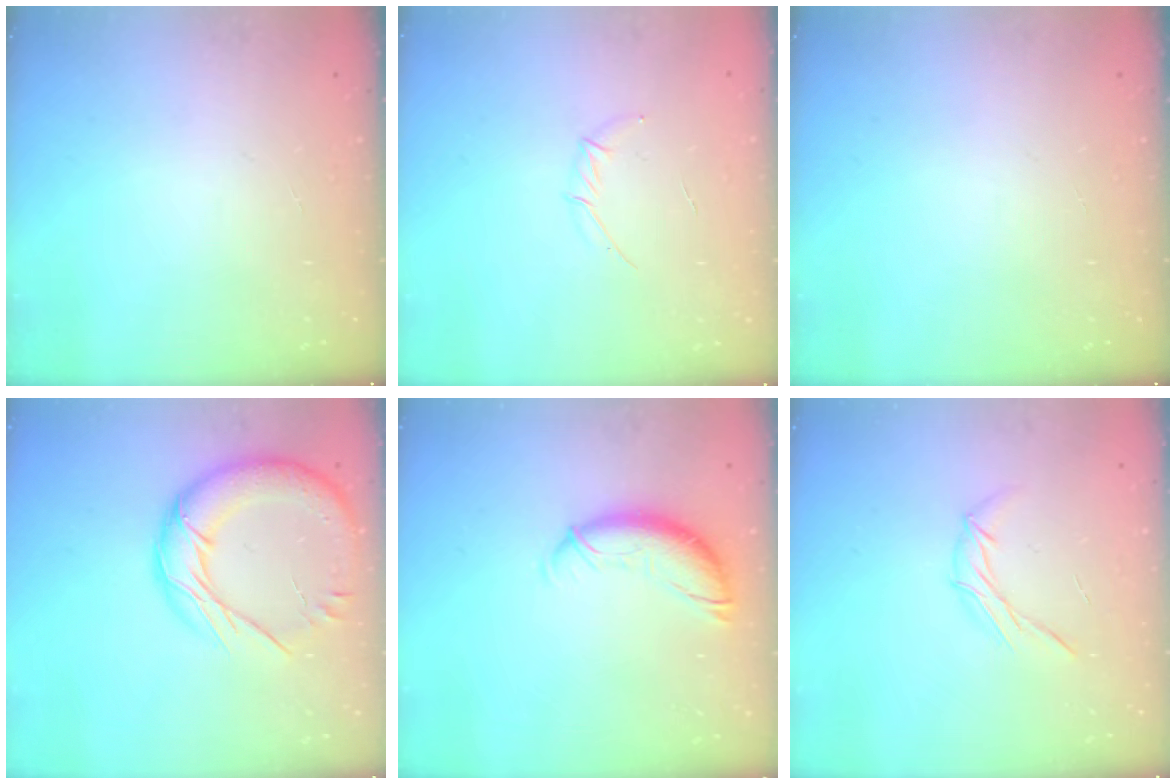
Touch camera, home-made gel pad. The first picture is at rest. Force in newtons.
{"total": 3.8, "press": 3.7, "slide": 1.0}
{"total": 0.0}
{"total": 18.5, "press": 18.4, "slide": 2.1}
{"total": 11.4, "press": 11.4, "slide": 0.8}
{"total": 6.6, "press": 6.6, "slide": 0.2}